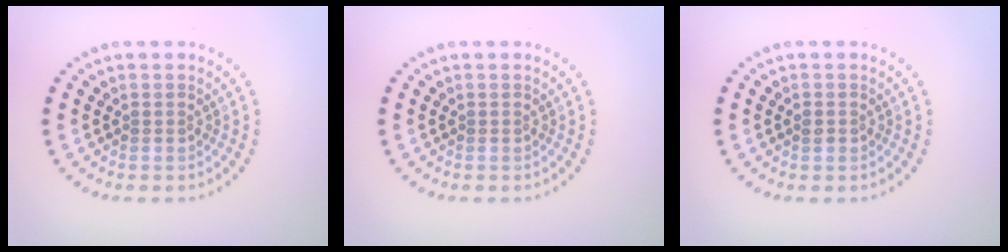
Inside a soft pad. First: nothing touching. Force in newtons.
{"total": 0.0}
{"total": 0.7, "press": 0.7, "slide": 0.1}